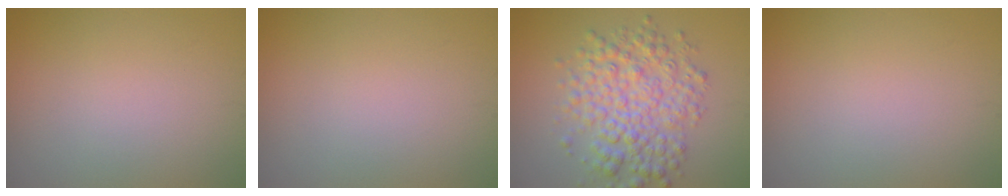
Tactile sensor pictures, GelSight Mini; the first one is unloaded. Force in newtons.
{"total": 0.0}
{"total": 5.9, "press": 5.9, "slide": 0.0}
{"total": 0.0}